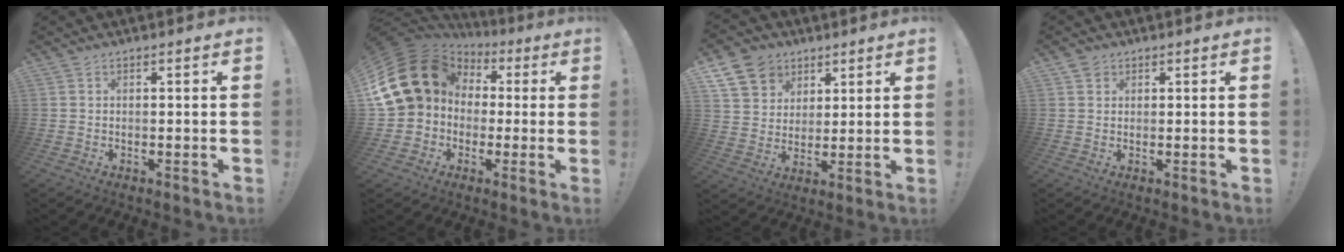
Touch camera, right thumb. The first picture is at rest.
{"total": 20.5, "force": [4.2, 17.0, 10.8], "torque": [-0.191, -0.016, 0.113]}
{"total": 12.2, "force": [6.5, 9.5, 3.9], "torque": [-0.061, -0.037, 0.132]}
{"total": 1.9, "force": [1.2, 1.4, 0.3], "torque": [-0.002, -0.002, 0.022]}